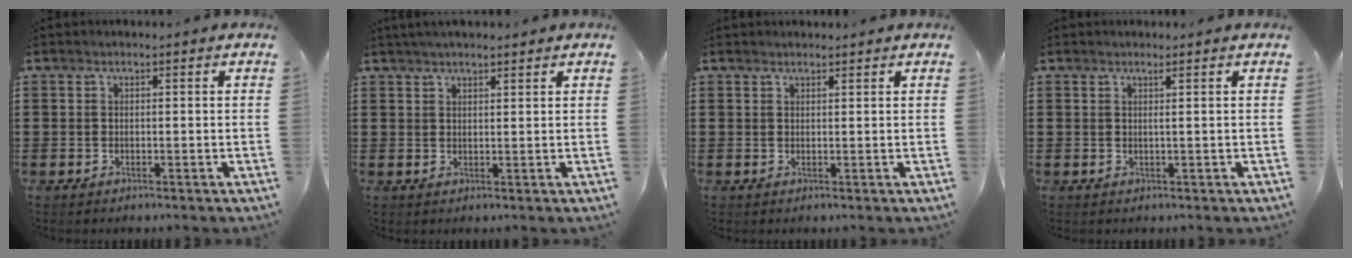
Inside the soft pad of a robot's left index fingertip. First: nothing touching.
{"total": 2.0, "force": [1.8, 0.3, 0.8], "torque": [-0.019, 0.006, 0.035]}
{"total": 1.0, "force": [1.0, 0.2, 0.1], "torque": [-0.004, 0.000, 0.020]}
{"total": 0.9, "force": [0.3, -0.4, 0.7], "torque": [-0.013, -0.006, 0.005]}